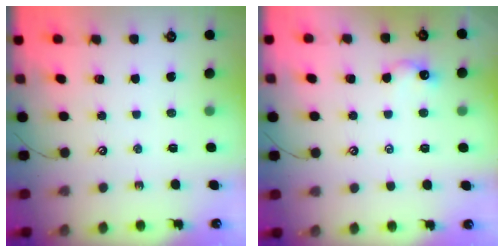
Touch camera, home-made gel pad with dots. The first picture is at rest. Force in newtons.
{"total": 1.6, "press": 1.5, "slide": 0.6}